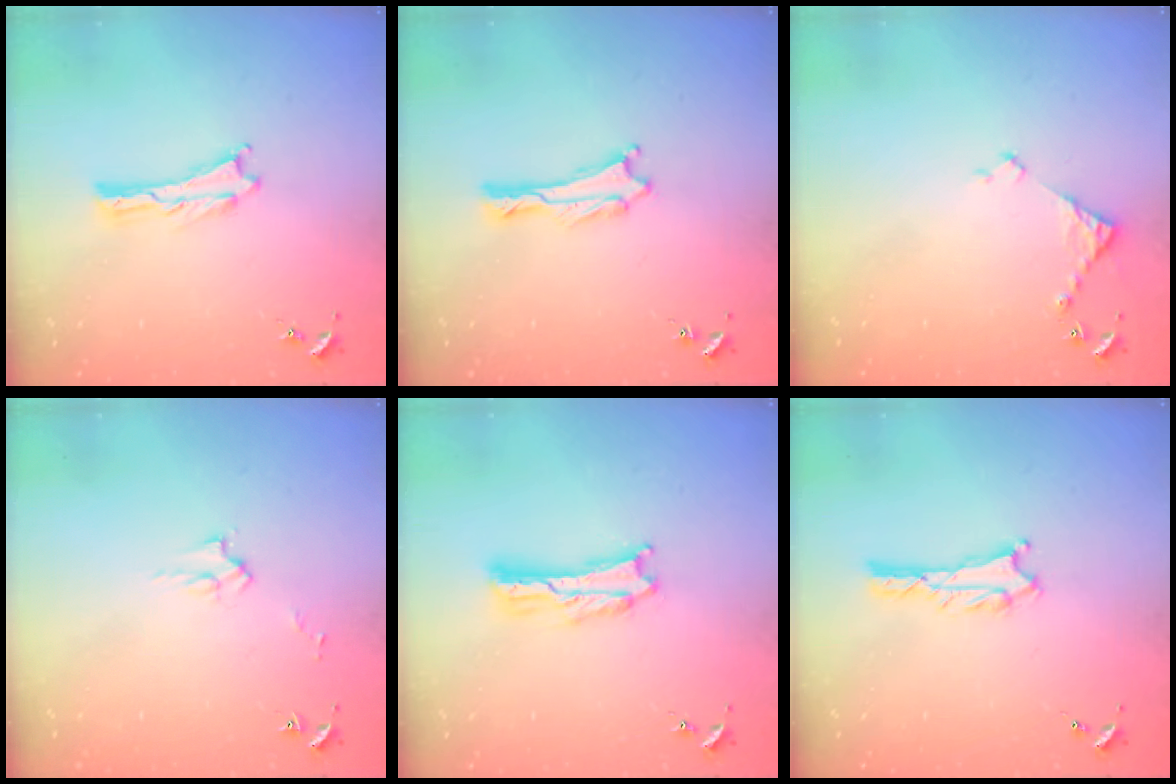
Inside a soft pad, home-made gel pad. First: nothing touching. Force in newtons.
{"total": 0.6, "press": 0.5, "slide": 0.1}
{"total": 3.7, "press": 3.6, "slide": 0.3}
{"total": 2.6, "press": 2.6, "slide": 0.3}
{"total": 1.7, "press": 1.7, "slide": 0.3}
{"total": 2.0, "press": 2.0, "slide": 0.3}